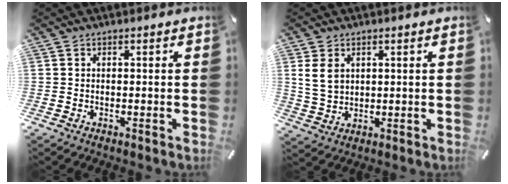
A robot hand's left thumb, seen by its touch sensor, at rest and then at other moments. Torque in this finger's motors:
{"motor_torque": [0.45, 0.28, 0.74, -0.27, 0.03]}